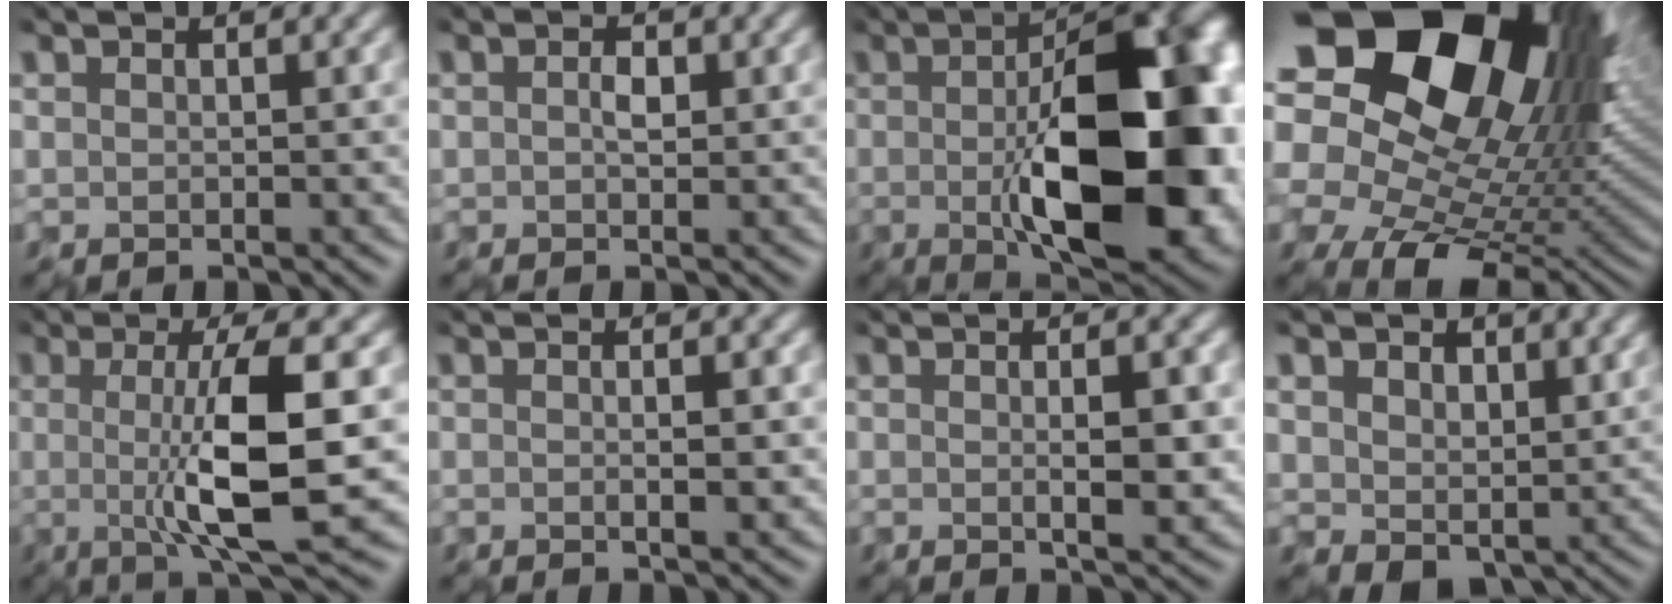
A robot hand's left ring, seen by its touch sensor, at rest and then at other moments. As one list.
[{"total": 1.1, "force": [-0.2, 0.5, 1.0], "torque": [-0.022, 0.001, -0.005]}, {"total": 16.1, "force": [-1.6, 7.4, 14.2], "torque": [-0.180, -0.012, -0.016]}, {"total": 20.3, "force": [4.6, 13.1, 14.7], "torque": [-0.244, 0.010, 0.100]}, {"total": 7.7, "force": [-0.8, 0.9, 7.6], "torque": [-0.118, -0.015, -0.013]}, {"total": 1.7, "force": [-0.4, -0.3, 1.7], "torque": [-0.024, -0.004, -0.008]}, {"total": 2.9, "force": [-0.3, 0.0, 2.9], "torque": [-0.046, -0.003, -0.004]}, {"total": 4.9, "force": [1.0, 3.6, 3.1], "torque": [-0.063, -0.006, 0.016]}]